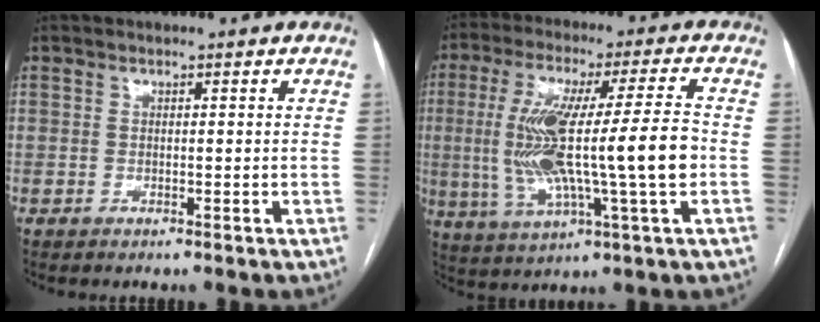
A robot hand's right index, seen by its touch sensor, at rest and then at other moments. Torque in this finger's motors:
{"motor_torque": [1.22, -0.37, 0.57, 0.21]}